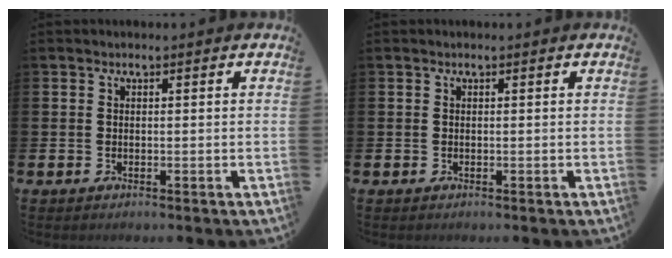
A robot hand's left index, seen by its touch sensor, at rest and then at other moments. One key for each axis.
{"total": 0.0}